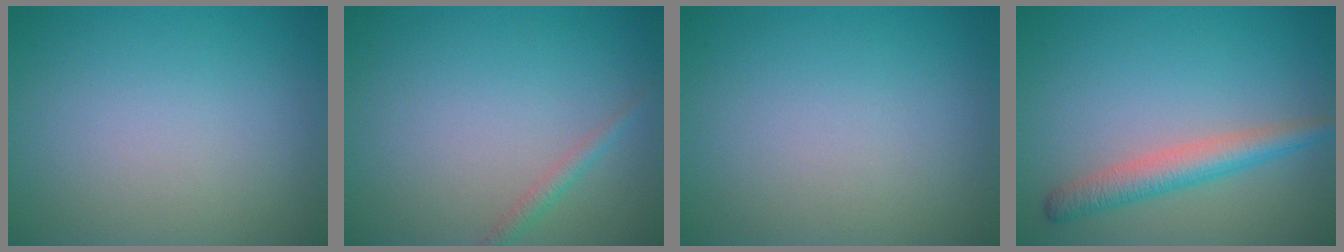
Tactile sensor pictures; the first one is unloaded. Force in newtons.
{"total": 1.2, "press": 1.2, "slide": 0.1}
{"total": 0.0}
{"total": 3.5, "press": 3.4, "slide": 0.3}